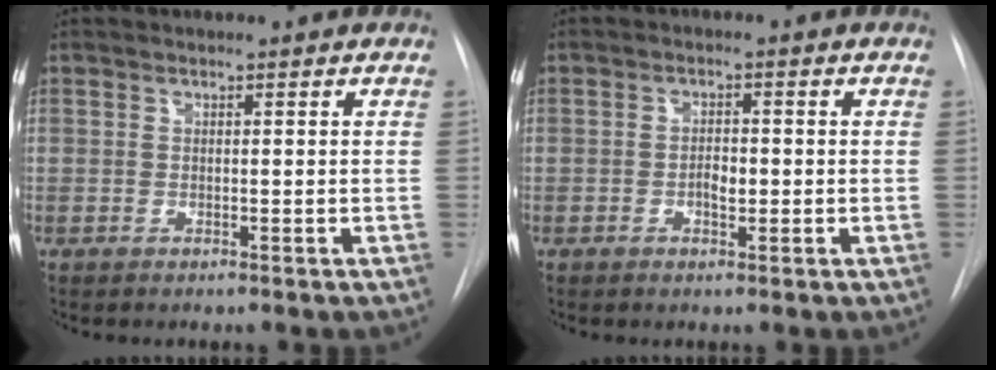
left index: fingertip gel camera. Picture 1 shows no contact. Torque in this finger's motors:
{"motor_torque": [0.11, 0.06, 0.04, 0.01]}